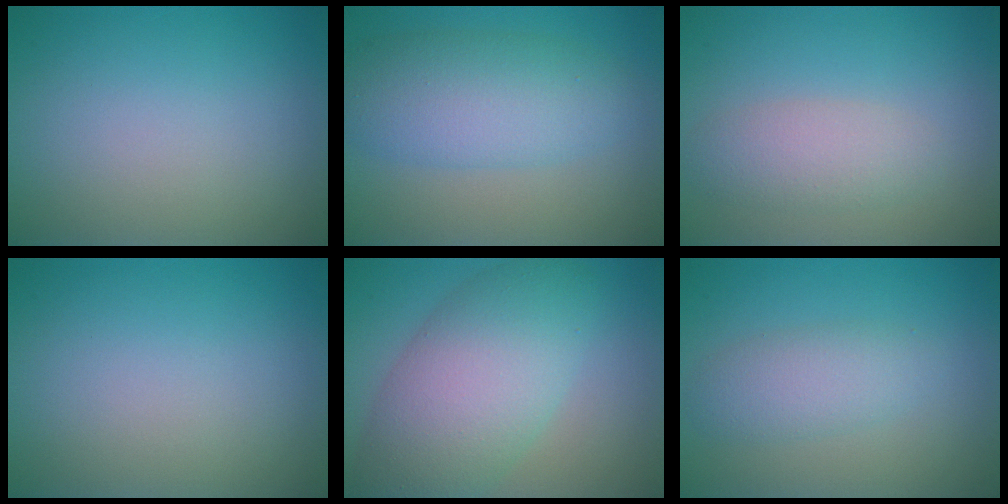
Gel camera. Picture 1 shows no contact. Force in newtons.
{"total": 6.1, "press": 6.1, "slide": 0.2}
{"total": 2.8, "press": 2.8, "slide": 0.3}
{"total": 0.0}
{"total": 8.7, "press": 8.7, "slide": 0.3}
{"total": 2.8, "press": 2.8, "slide": 0.1}